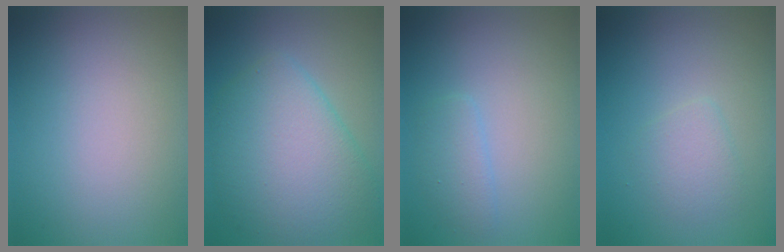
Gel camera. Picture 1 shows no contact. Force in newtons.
{"total": 7.5, "press": 7.5, "slide": 0.3}
{"total": 1.5, "press": 1.5, "slide": 0.1}
{"total": 1.8, "press": 1.8, "slide": 0.0}